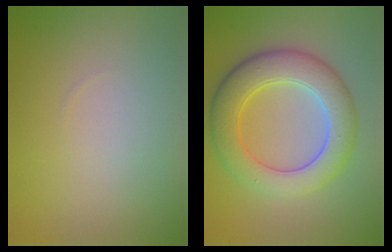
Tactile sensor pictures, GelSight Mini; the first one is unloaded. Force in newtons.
{"total": 7.2, "press": 7.2, "slide": 0.5}